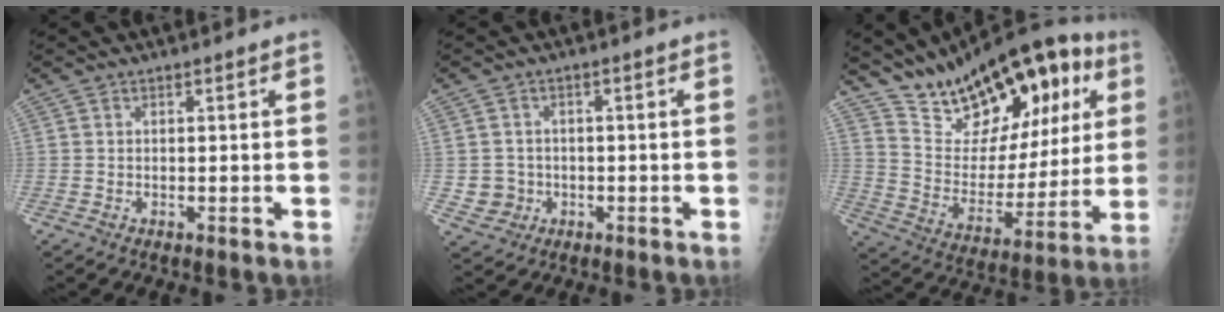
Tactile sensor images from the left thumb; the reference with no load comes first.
{"total": 4.0, "force": [-0.8, 3.9, 0.4], "torque": [0.011, 0.006, -0.010]}
{"total": 25.0, "force": [13.4, 12.6, 16.9], "torque": [-0.208, -0.032, 0.224]}